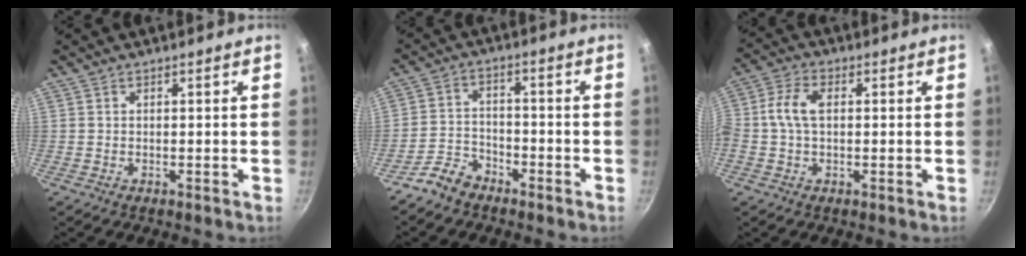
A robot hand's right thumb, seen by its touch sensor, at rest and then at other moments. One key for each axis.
{"total": 5.6, "fx": -4.6, "fy": 3.0, "fz": 1.5, "tx": -0.021, "ty": 0.045, "tz": -0.091}
{"total": 6.2, "fx": 0.5, "fy": 3.8, "fz": 4.9, "tx": -0.103, "ty": 0.018, "tz": -0.003}